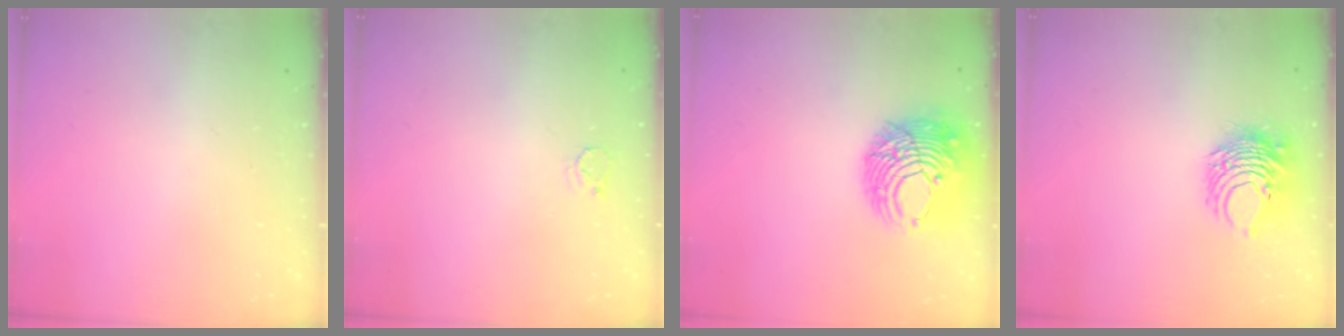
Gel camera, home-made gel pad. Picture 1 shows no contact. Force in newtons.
{"total": 3.3, "press": 3.2, "slide": 0.4}
{"total": 13.5, "press": 13.4, "slide": 1.5}
{"total": 8.4, "press": 8.4, "slide": 0.4}